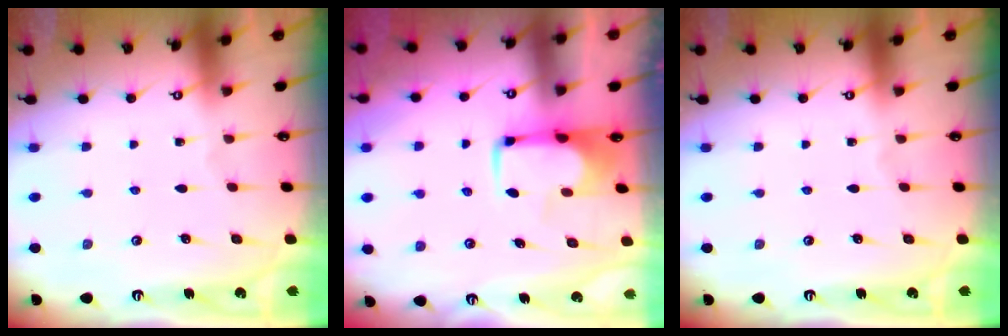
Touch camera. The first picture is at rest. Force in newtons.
{"total": 1.7, "press": 1.6, "slide": 0.5}
{"total": 0.0}